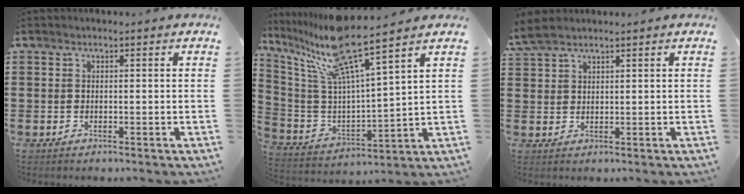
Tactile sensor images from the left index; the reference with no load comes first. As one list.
[{"total": 11.9, "force": [9.1, 0.5, 7.6], "torque": [-0.194, -0.061, 0.146]}, {"total": 3.4, "force": [2.7, 1.0, 1.9], "torque": [-0.044, 0.005, 0.052]}]